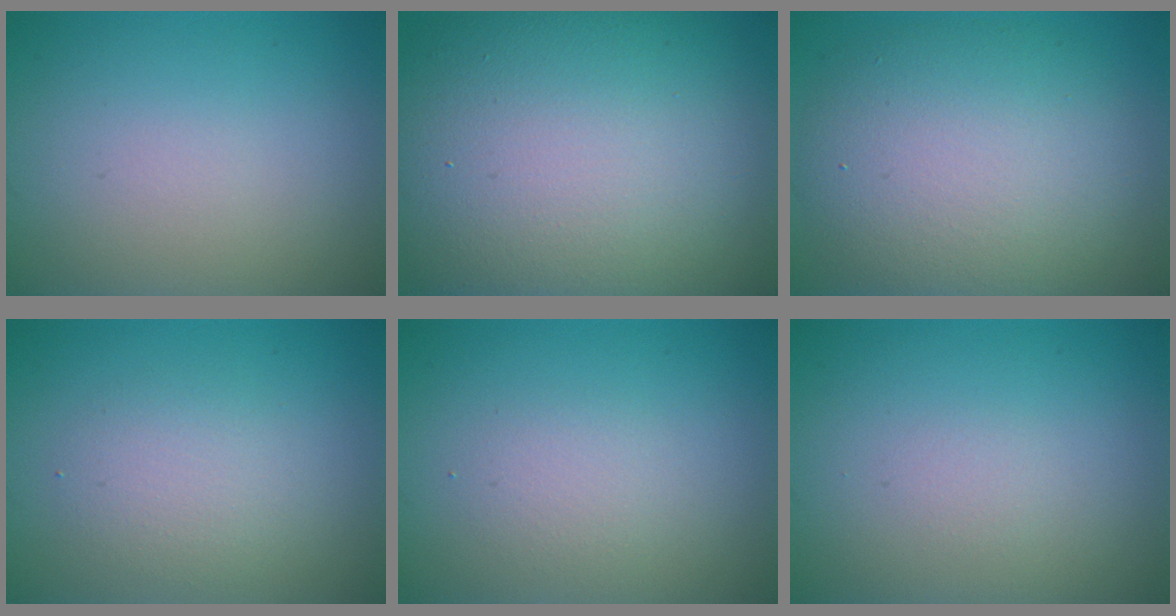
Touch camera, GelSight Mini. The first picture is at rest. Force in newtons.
{"total": 16.9, "press": 16.8, "slide": 1.4}
{"total": 9.5, "press": 9.5, "slide": 0.3}
{"total": 2.5, "press": 2.5, "slide": 0.2}
{"total": 1.6, "press": 1.6, "slide": 0.0}
{"total": 0.6, "press": 0.6, "slide": 0.1}